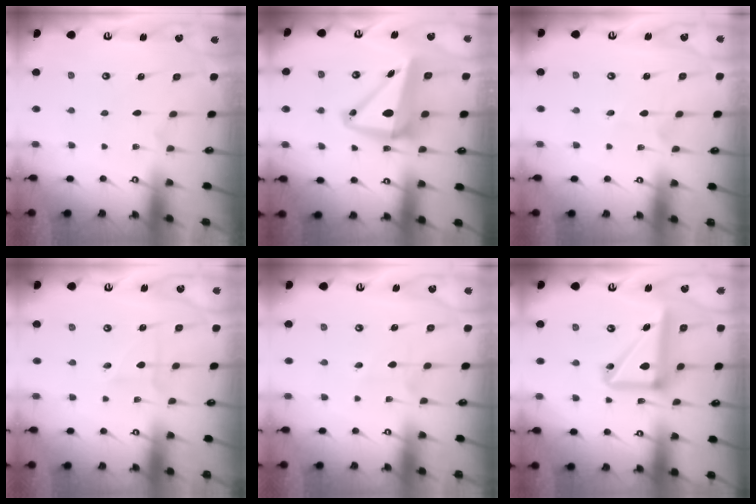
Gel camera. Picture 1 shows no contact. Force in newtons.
{"total": 10.9, "press": 10.6, "slide": 2.4}
{"total": 2.5, "press": 2.5, "slide": 0.1}
{"total": 2.3, "press": 2.3, "slide": 0.5}
{"total": 2.7, "press": 2.6, "slide": 0.3}
{"total": 14.8, "press": 14.6, "slide": 2.5}